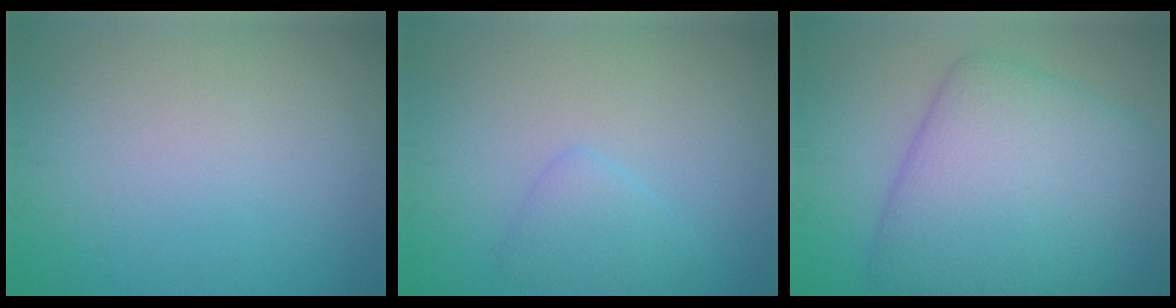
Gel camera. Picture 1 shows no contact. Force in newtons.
{"total": 1.8, "press": 1.8, "slide": 0.2}
{"total": 10.6, "press": 10.6, "slide": 0.2}